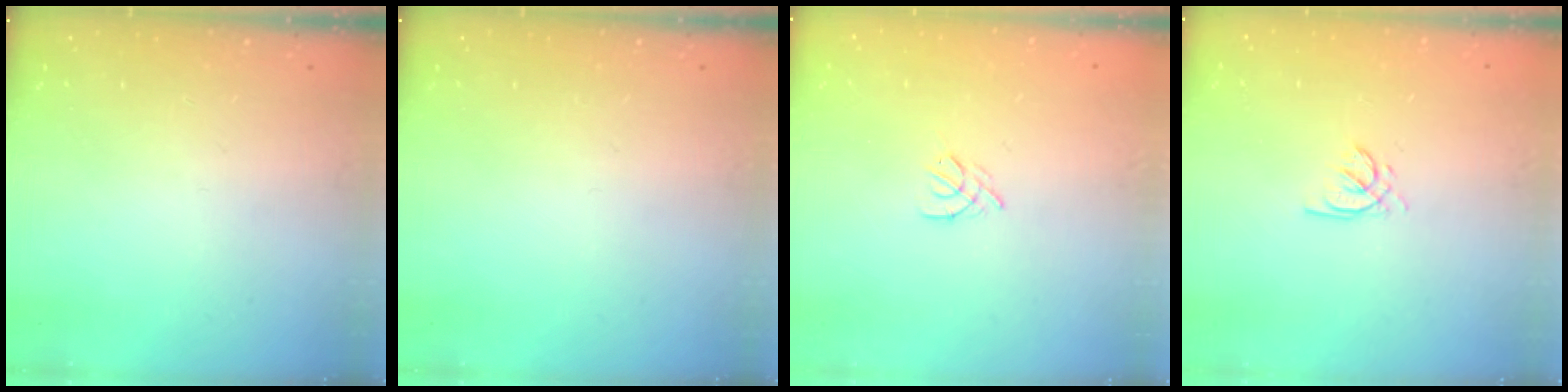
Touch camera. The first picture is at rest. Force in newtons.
{"total": 0.0}
{"total": 2.5, "press": 2.4, "slide": 0.6}
{"total": 1.5, "press": 1.5, "slide": 0.2}